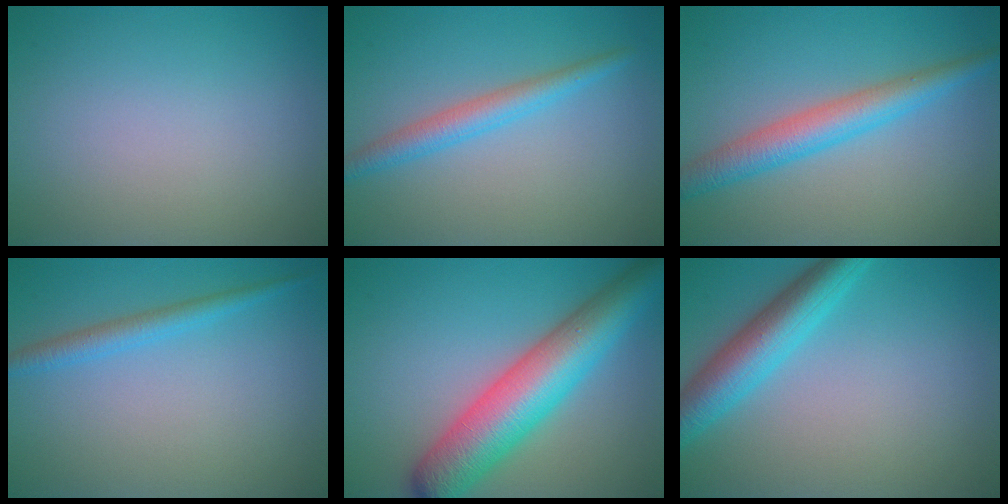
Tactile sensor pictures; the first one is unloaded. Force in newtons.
{"total": 2.7, "press": 2.7, "slide": 0.1}
{"total": 4.2, "press": 4.2, "slide": 0.1}
{"total": 2.1, "press": 2.1, "slide": 0.1}
{"total": 9.3, "press": 9.3, "slide": 0.3}
{"total": 5.3, "press": 5.3, "slide": 0.2}